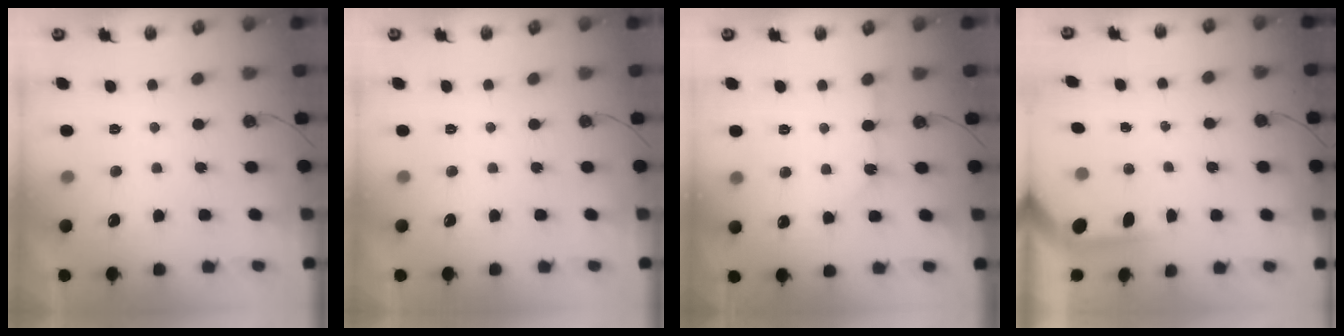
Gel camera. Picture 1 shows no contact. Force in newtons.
{"total": 0.0}
{"total": 4.6, "press": 4.6, "slide": 0.5}
{"total": 3.9, "press": 3.8, "slide": 0.3}